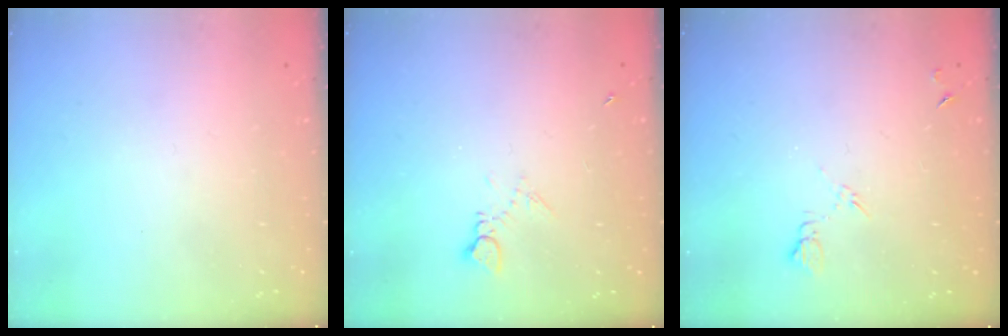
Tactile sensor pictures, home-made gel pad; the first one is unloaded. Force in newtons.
{"total": 5.6, "press": 5.6, "slide": 0.8}
{"total": 5.2, "press": 5.1, "slide": 0.7}